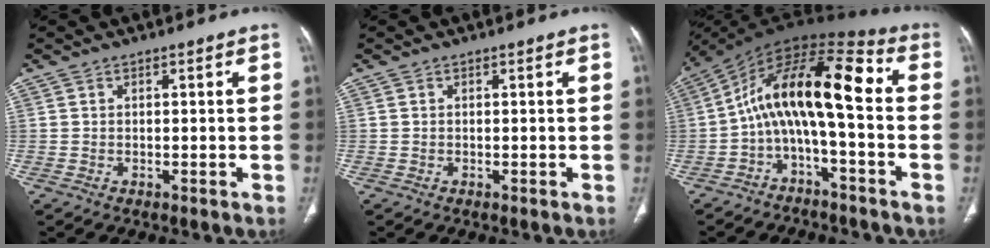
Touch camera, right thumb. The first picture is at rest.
{"total": 0.0}
{"total": 14.5, "force": [-2.0, 5.0, 13.4], "torque": [-0.219, 0.095, -0.046]}